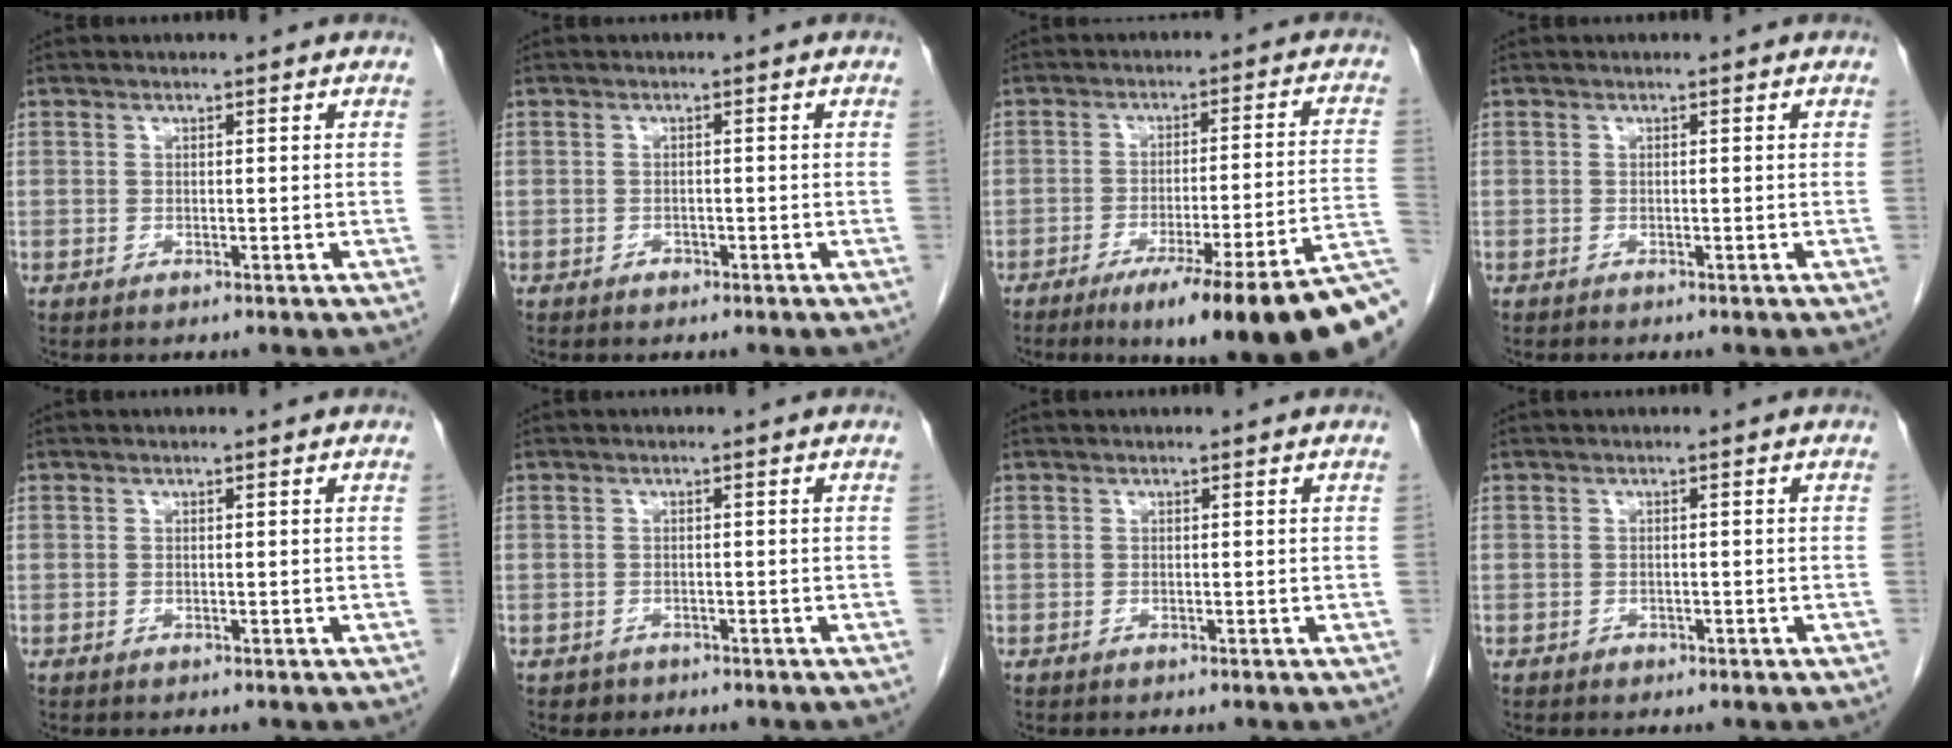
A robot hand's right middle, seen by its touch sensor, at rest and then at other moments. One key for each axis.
{"total": 0.7, "fx": -0.5, "fy": 0.5, "fz": 0.2, "tx": -0.005, "ty": 0.002, "tz": -0.007}
{"total": 21.1, "fx": -14.4, "fy": 0.8, "fz": 15.4, "tx": -0.120, "ty": 0.002, "tz": -0.201}
{"total": 0.0}
{"total": 0.0}
{"total": 0.8, "fx": -0.6, "fy": 0.5, "fz": -0.1, "tx": -0.007, "ty": 0.002, "tz": -0.011}
{"total": 0.0}
{"total": 0.5, "fx": -0.3, "fy": 0.4, "fz": 0.1, "tx": -0.006, "ty": 0.001, "tz": -0.004}